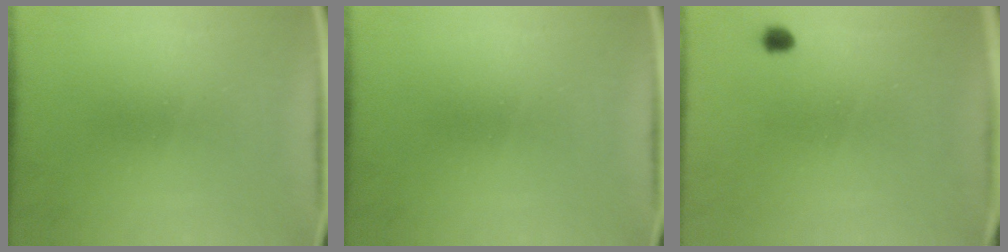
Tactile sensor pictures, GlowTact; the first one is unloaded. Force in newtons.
{"total": 0.0}
{"total": 1.3}